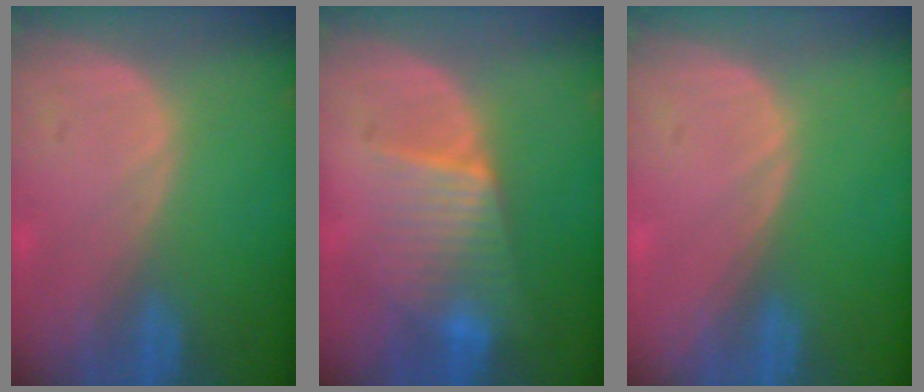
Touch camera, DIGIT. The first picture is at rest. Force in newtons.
{"total": 6.3, "press": 6.3, "slide": 0.8}
{"total": 0.0}